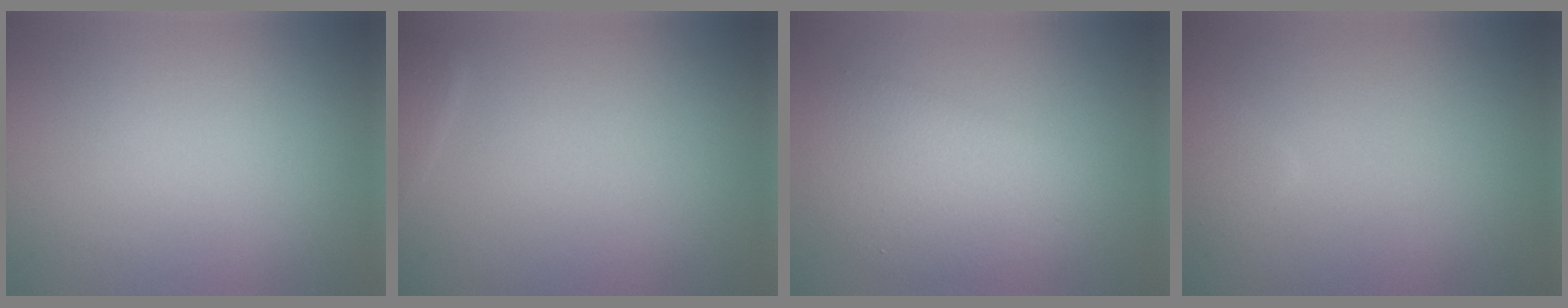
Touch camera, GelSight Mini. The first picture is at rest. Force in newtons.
{"total": 1.1, "press": 1.1, "slide": 0.1}
{"total": 4.4, "press": 4.4, "slide": 0.1}
{"total": 1.1, "press": 1.1, "slide": 0.1}